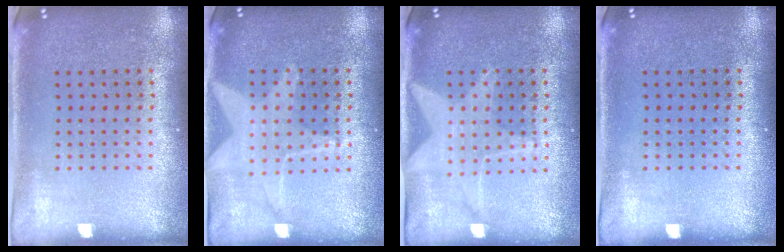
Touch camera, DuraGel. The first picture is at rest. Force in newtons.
{"total": 1.4, "press": 1.3, "slide": 0.4}
{"total": 1.5, "press": 1.5, "slide": 0.3}
{"total": 0.0}